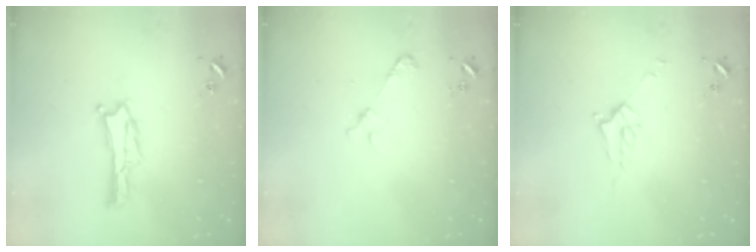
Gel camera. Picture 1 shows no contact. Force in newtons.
{"total": 2.4, "press": 2.4, "slide": 0.2}
{"total": 2.7, "press": 2.7, "slide": 0.3}